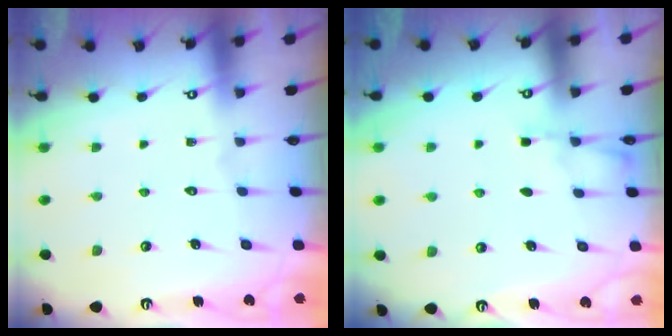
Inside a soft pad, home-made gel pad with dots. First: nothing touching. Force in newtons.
{"total": 2.4, "press": 2.4, "slide": 0.5}